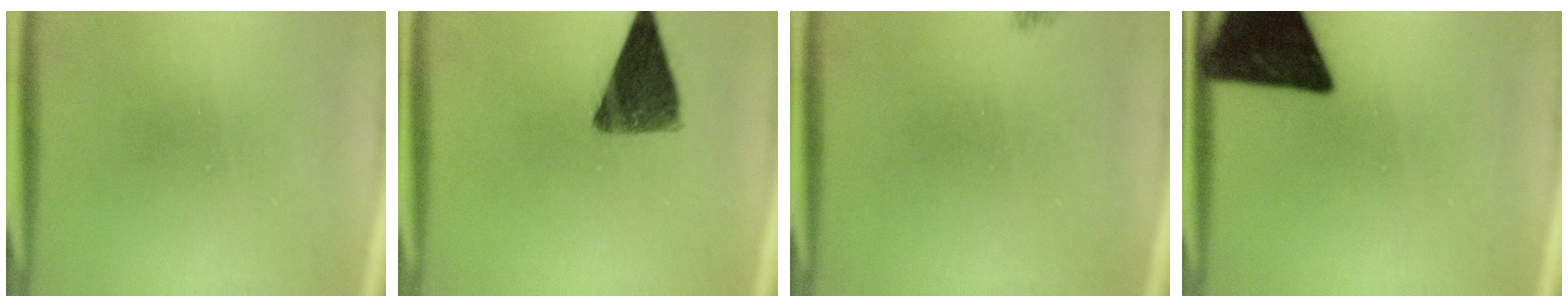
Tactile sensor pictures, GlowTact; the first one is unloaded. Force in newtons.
{"total": 10.3}
{"total": 1.6}
{"total": 19.5}